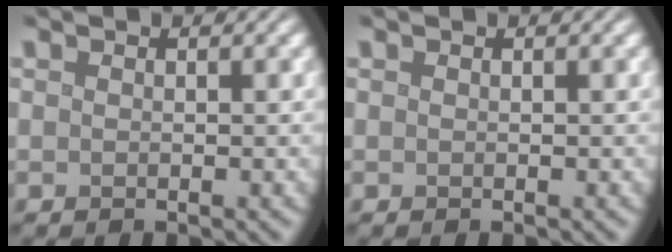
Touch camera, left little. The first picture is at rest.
{"total": 0.0}